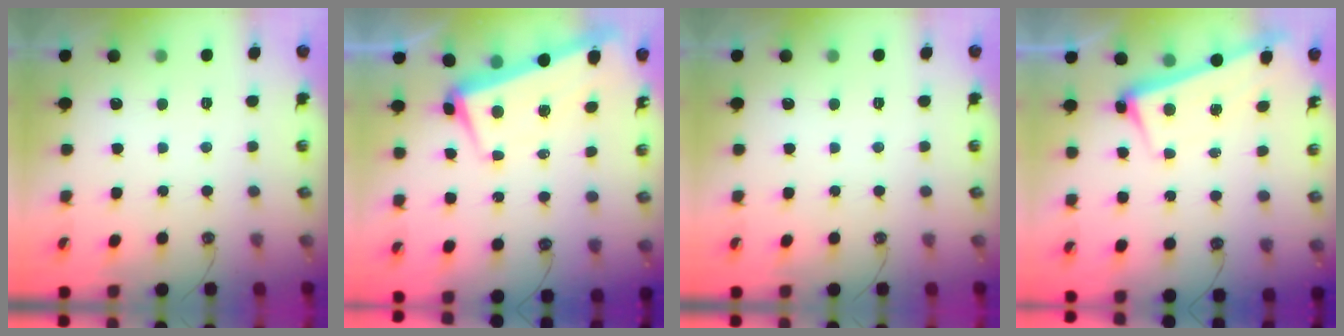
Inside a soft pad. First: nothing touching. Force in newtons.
{"total": 2.1, "press": 0.4, "slide": 2.1}
{"total": 0.0}
{"total": 2.8, "press": 2.6, "slide": 1.0}